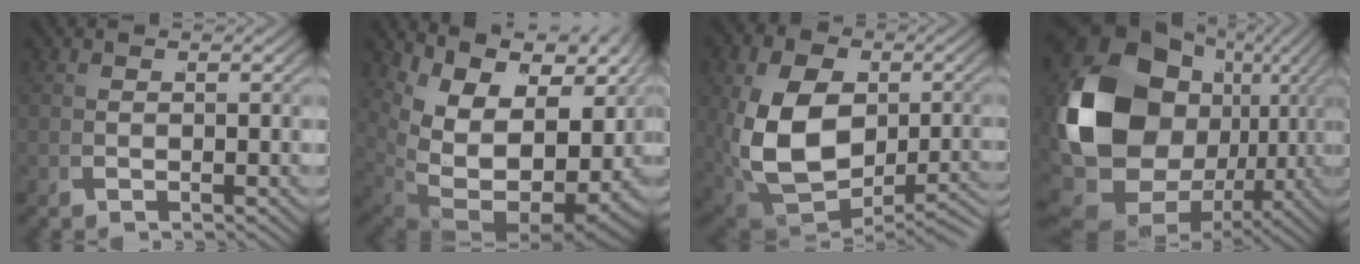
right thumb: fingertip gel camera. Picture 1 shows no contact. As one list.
[{"total": 17.7, "force": [-0.2, 11.3, 13.6], "torque": [-0.248, -0.042, 0.031]}, {"total": 13.0, "force": [-1.3, 9.2, 9.1], "torque": [-0.206, -0.062, 0.017]}, {"total": 20.5, "force": [0.8, 13.9, 15.0], "torque": [-0.325, -0.044, 0.039]}]